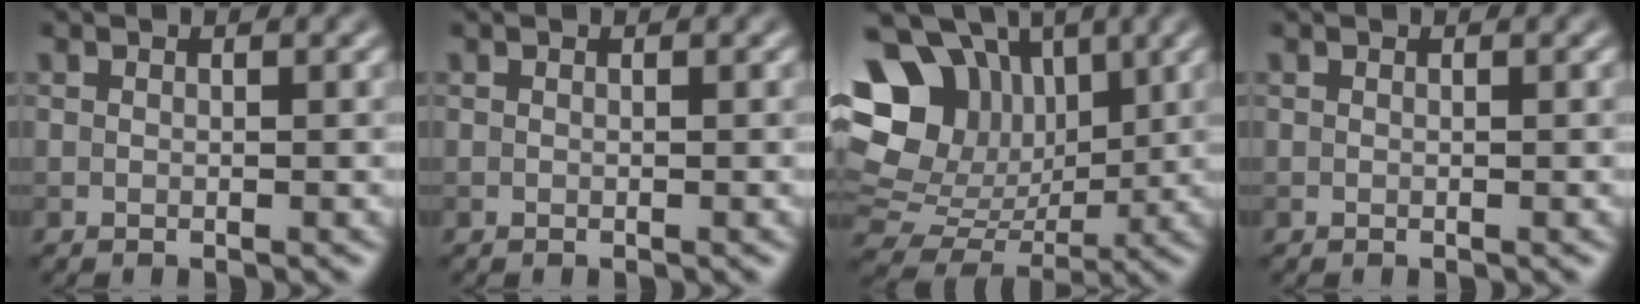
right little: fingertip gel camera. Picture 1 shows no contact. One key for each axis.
{"total": 0.0}
{"total": 16.0, "fx": 5.5, "fy": 12.5, "fz": 8.2, "tx": -0.186, "ty": 0.034, "tz": 0.096}
{"total": 0.0}